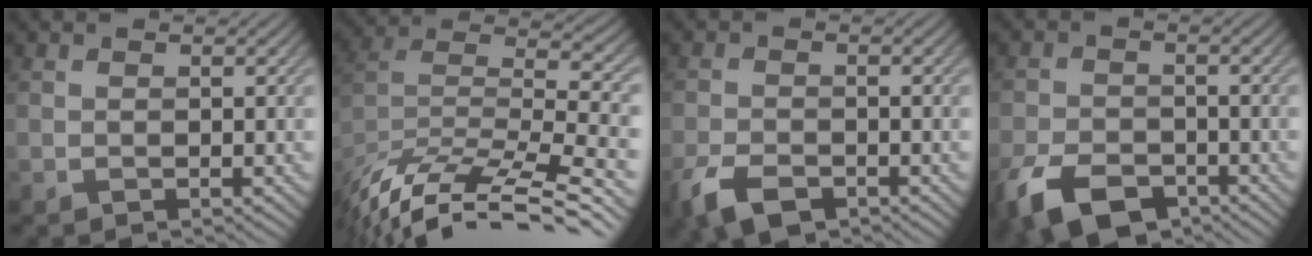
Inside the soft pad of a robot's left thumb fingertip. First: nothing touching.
{"total": 13.6, "force": [-10.2, 3.4, 8.2], "torque": [-0.156, 0.027, -0.166]}
{"total": 5.2, "force": [-3.4, 2.5, 3.1], "torque": [-0.065, -0.009, -0.068]}
{"total": 8.4, "force": [-5.4, 4.4, 4.8], "torque": [-0.099, -0.018, -0.100]}